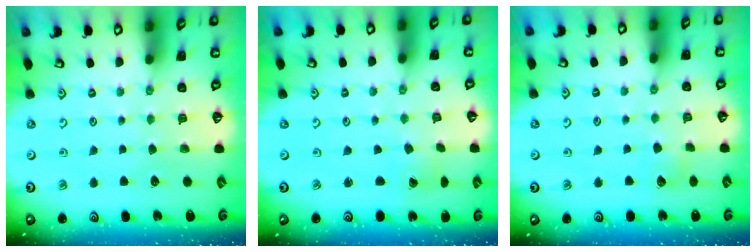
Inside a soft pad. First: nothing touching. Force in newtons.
{"total": 0.7, "press": 0.7, "slide": 0.1}
{"total": 4.4, "press": 4.4, "slide": 0.4}